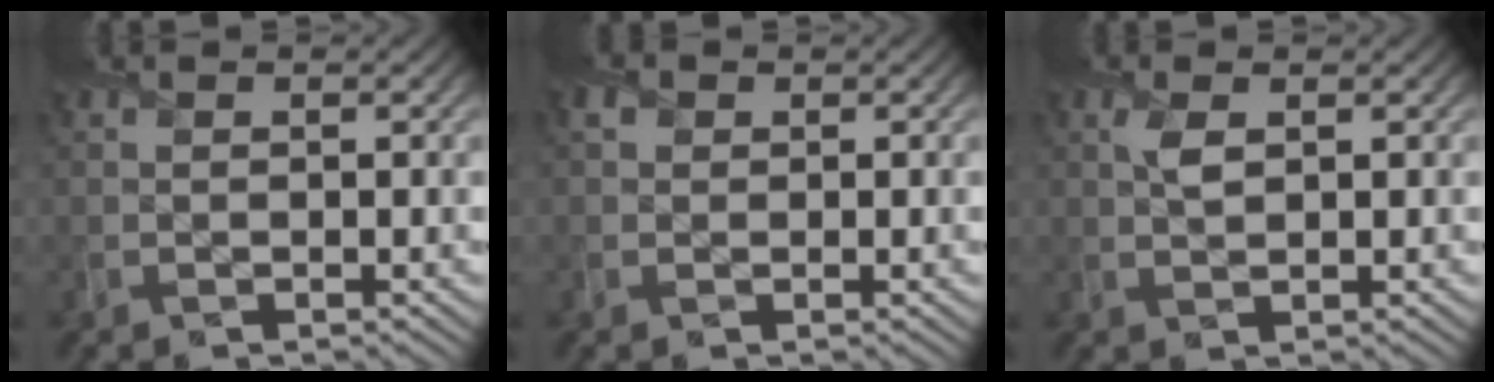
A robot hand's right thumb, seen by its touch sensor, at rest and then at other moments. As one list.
[{"total": 1.3, "force": [0.3, 1.2, 0.4], "torque": [-0.007, -0.001, 0.002]}, {"total": 1.9, "force": [0.7, 0.8, 1.5], "torque": [-0.036, 0.002, 0.016]}]